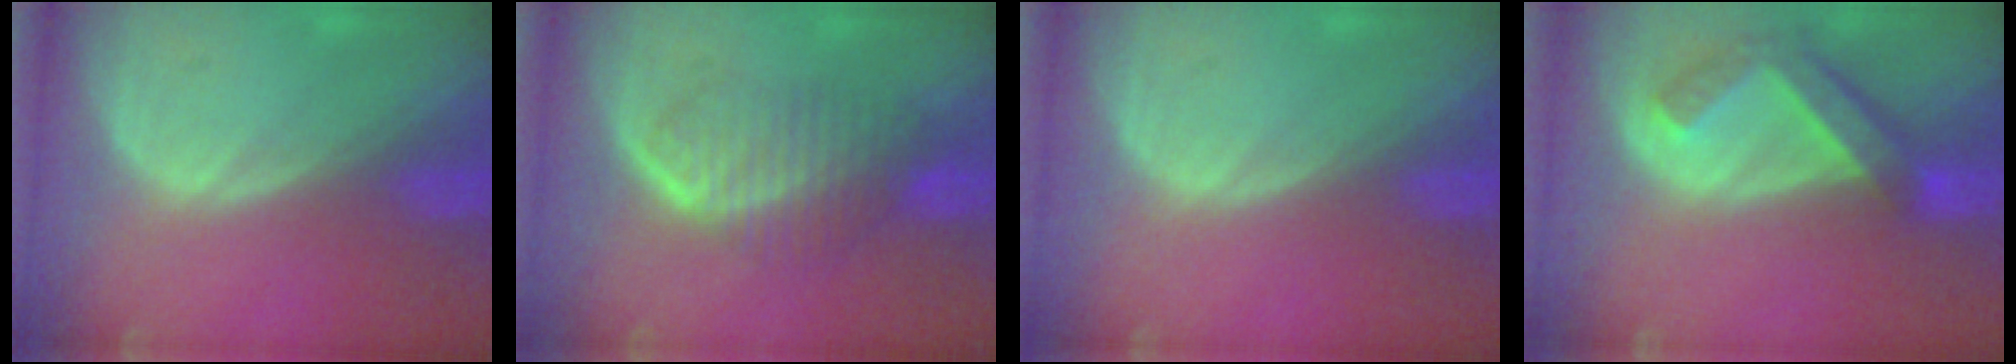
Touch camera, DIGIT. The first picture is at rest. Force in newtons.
{"total": 6.3, "press": 6.2, "slide": 1.2}
{"total": 0.0}
{"total": 6.2, "press": 6.0, "slide": 1.4}